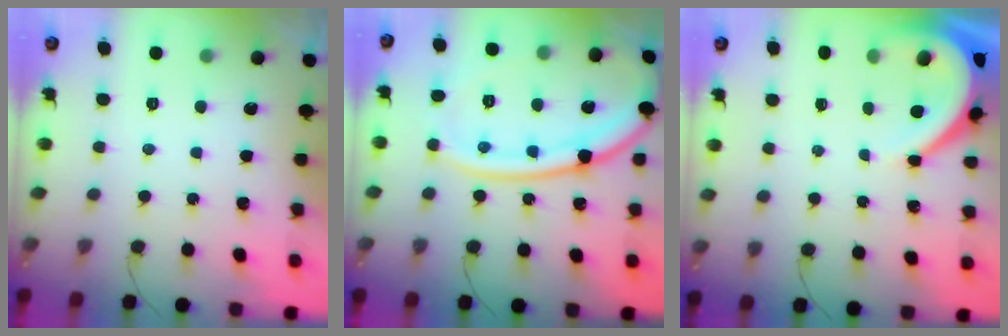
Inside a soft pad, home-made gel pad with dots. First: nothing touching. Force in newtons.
{"total": 19.9, "press": 19.8, "slide": 2.3}
{"total": 9.8, "press": 9.8, "slide": 0.7}